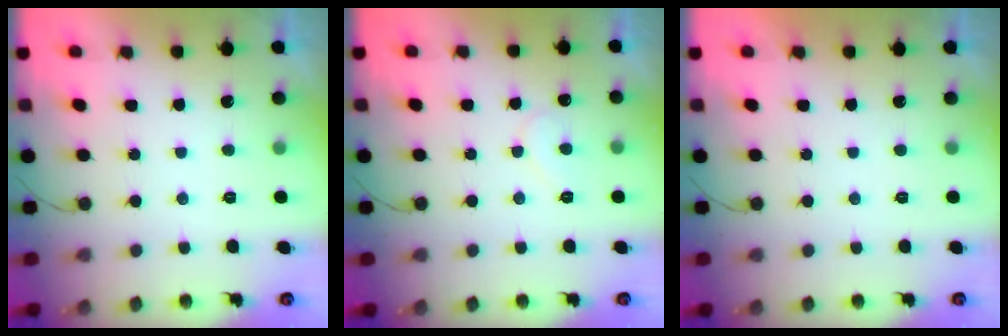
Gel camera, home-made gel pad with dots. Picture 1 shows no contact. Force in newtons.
{"total": 5.1, "press": 5.1, "slide": 0.4}
{"total": 1.7, "press": 1.7, "slide": 0.0}